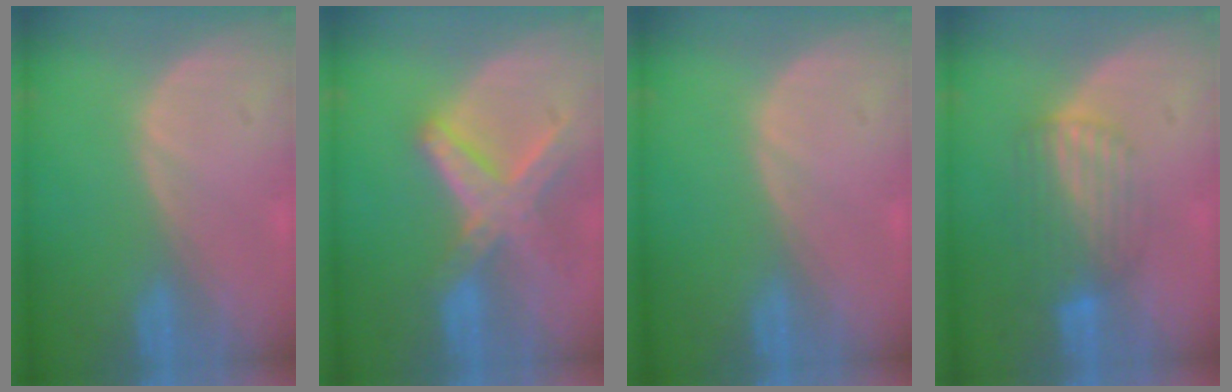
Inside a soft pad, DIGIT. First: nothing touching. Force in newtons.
{"total": 8.2, "press": 7.1, "slide": 4.1}
{"total": 0.0}
{"total": 7.0, "press": 5.9, "slide": 3.8}